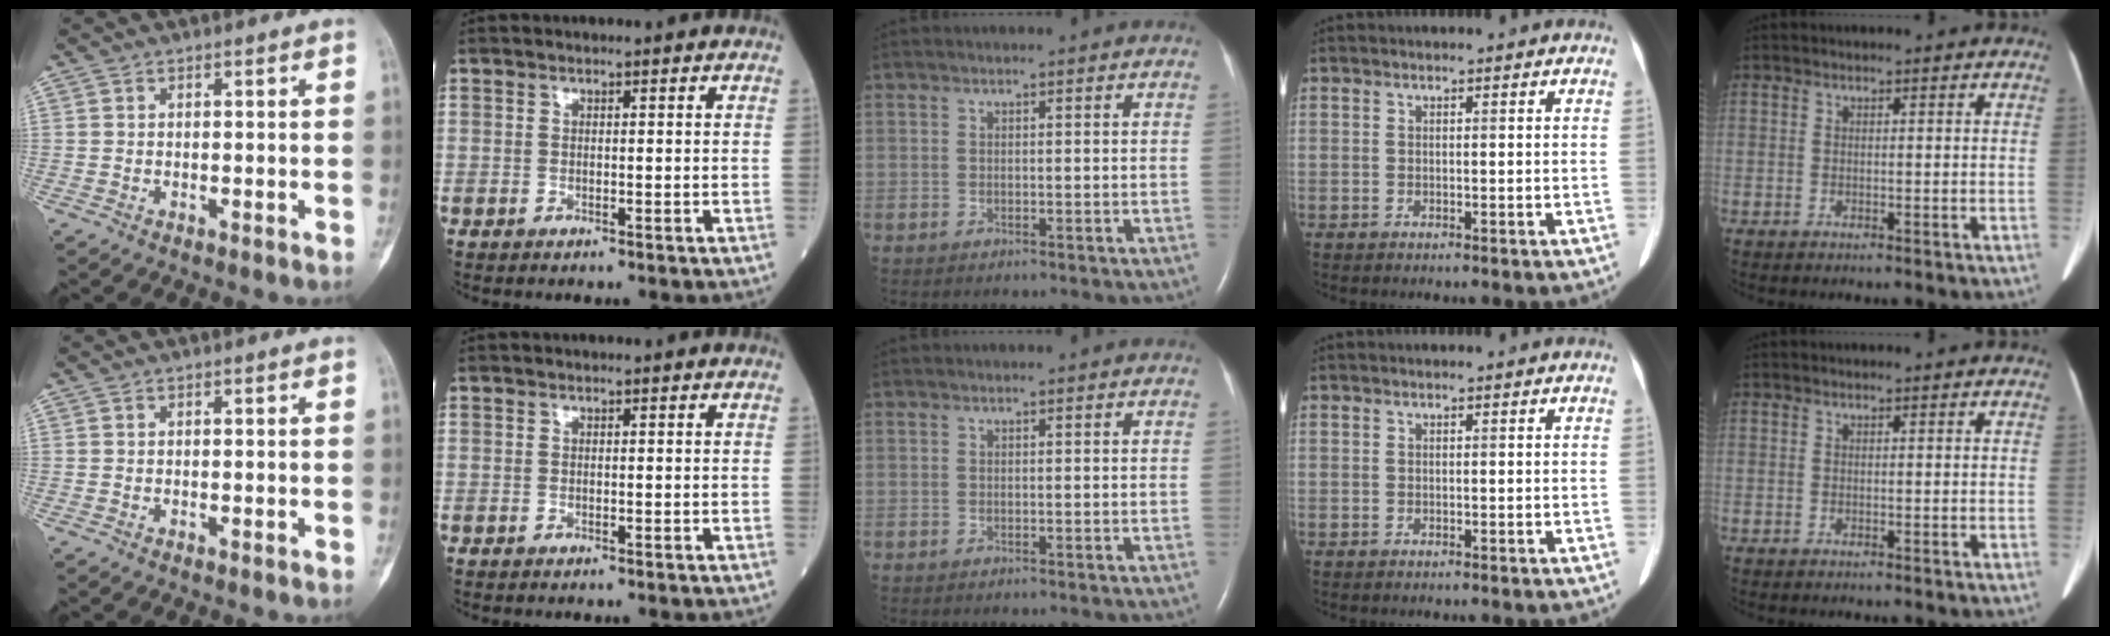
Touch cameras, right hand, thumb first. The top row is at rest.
{}